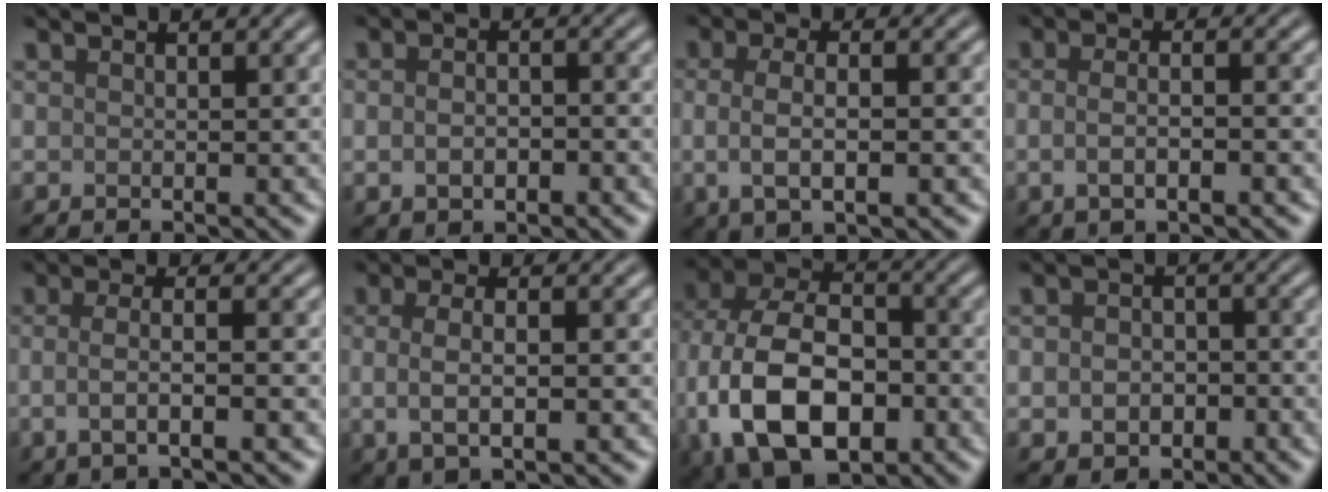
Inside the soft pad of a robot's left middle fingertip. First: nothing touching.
{"total": 2.9, "force": [-0.7, 1.8, 2.2], "torque": [-0.035, -0.004, -0.011]}
{"total": 4.2, "force": [-0.3, 1.5, 3.9], "torque": [-0.080, -0.003, -0.007]}
{"total": 3.6, "force": [-0.6, 1.4, 3.2], "torque": [-0.046, -0.005, -0.013]}
{"total": 3.9, "force": [-0.6, 1.3, 3.7], "torque": [-0.058, -0.006, -0.013]}
{"total": 3.8, "force": [-0.1, 1.4, 3.6], "torque": [-0.071, -0.003, -0.003]}
{"total": 15.7, "force": [-4.1, 10.4, 11.0], "torque": [-0.245, -0.027, -0.068]}
{"total": 3.5, "force": [-0.9, 2.6, 2.1], "torque": [-0.030, -0.008, -0.018]}